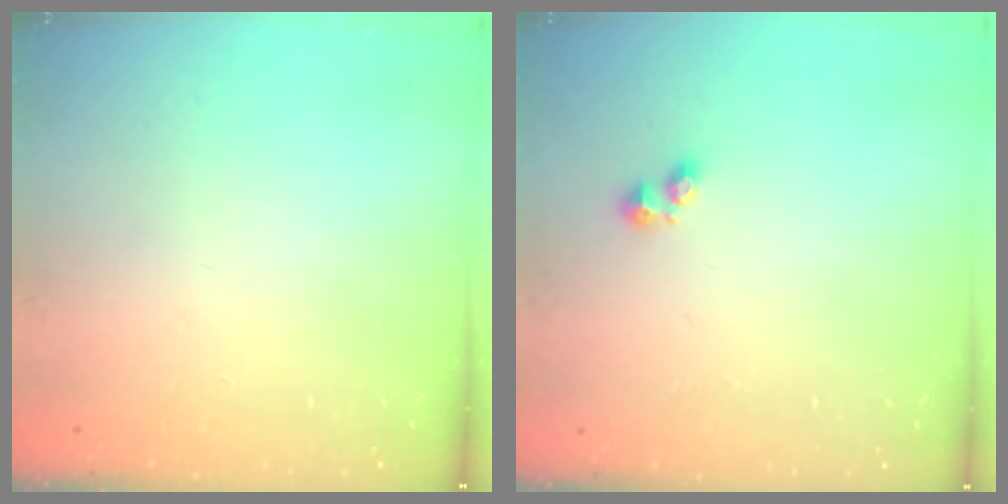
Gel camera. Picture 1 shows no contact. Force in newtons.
{"total": 1.9, "press": 1.8, "slide": 0.5}